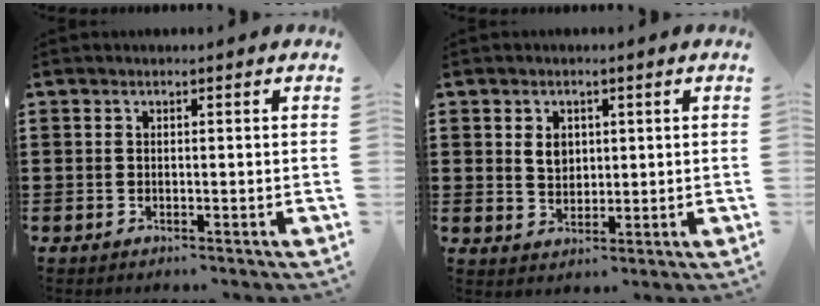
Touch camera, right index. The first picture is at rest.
{"total": 3.2, "force": [0.8, 2.4, 2.0], "torque": [-0.045, 0.010, 0.014]}